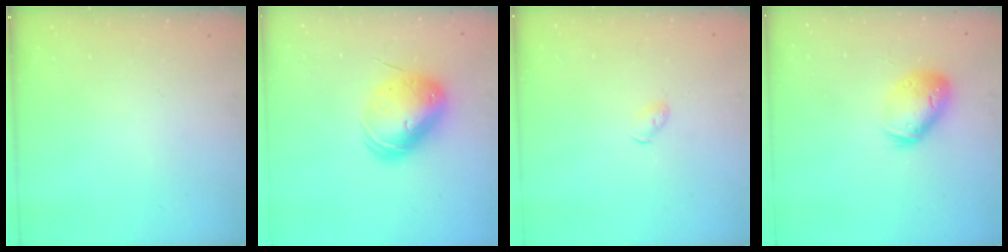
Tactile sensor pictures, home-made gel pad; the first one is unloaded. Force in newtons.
{"total": 11.2, "press": 11.1, "slide": 2.0}
{"total": 3.4, "press": 3.3, "slide": 0.8}
{"total": 12.3, "press": 12.2, "slide": 1.9}